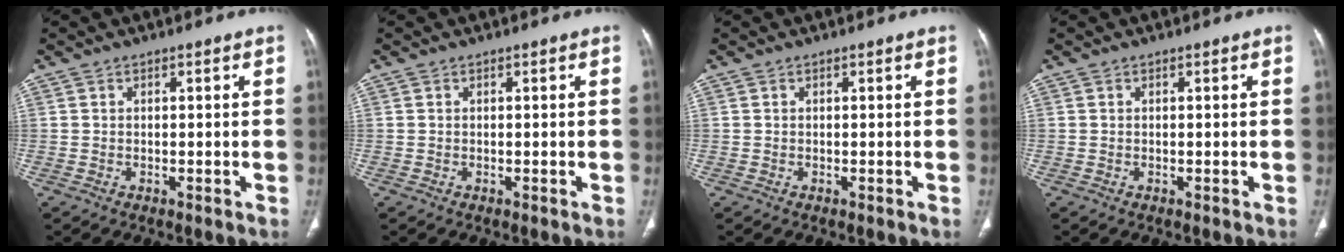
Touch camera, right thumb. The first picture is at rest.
{"total": 0.0}
{"total": 0.0}
{"total": 0.0}